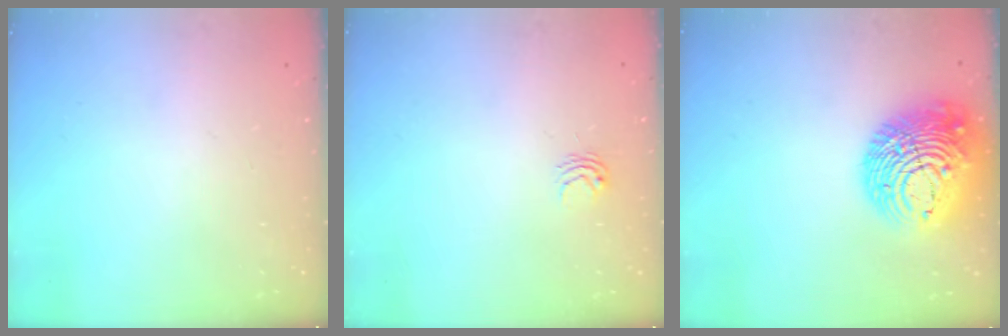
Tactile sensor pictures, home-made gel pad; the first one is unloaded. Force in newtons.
{"total": 2.9, "press": 2.9, "slide": 0.2}
{"total": 17.1, "press": 17.0, "slide": 1.6}